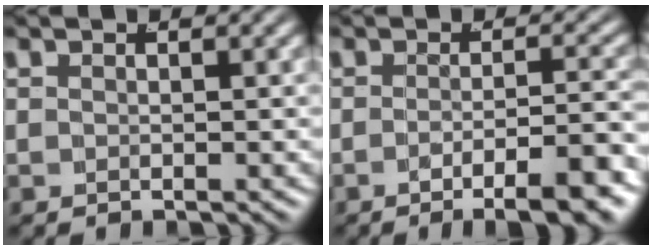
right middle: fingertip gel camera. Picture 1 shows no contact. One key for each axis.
{"total": 6.6, "fx": -4.8, "fy": 1.0, "fz": 4.4, "tx": -0.052, "ty": -0.005, "tz": -0.075}